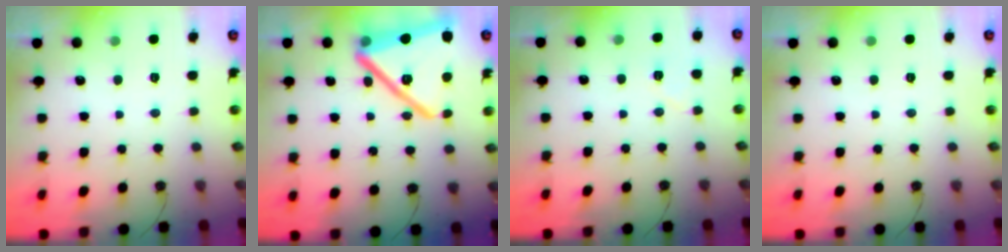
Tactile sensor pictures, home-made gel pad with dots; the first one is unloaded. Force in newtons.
{"total": 24.8, "press": 24.7, "slide": 2.2}
{"total": 5.7, "press": 5.1, "slide": 2.4}
{"total": 0.0}